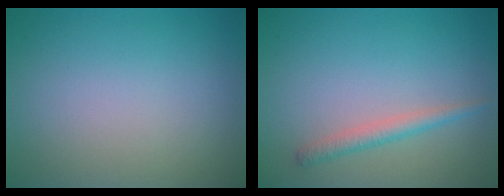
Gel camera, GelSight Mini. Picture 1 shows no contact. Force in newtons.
{"total": 1.8, "press": 1.8, "slide": 0.1}